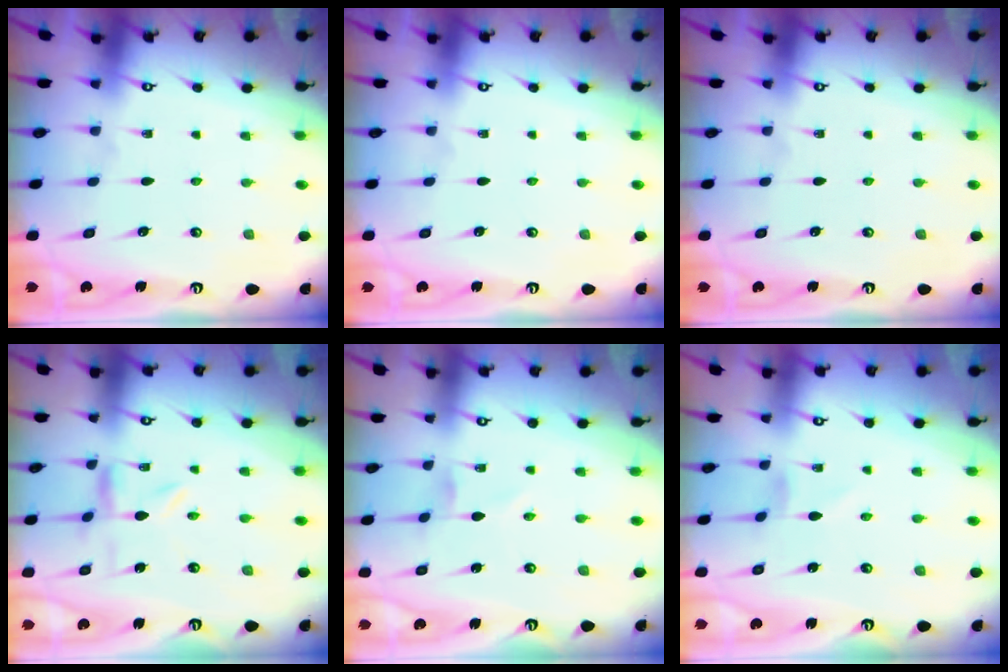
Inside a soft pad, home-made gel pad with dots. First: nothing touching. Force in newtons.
{"total": 0.0}
{"total": 0.0}
{"total": 1.8, "press": 1.8, "slide": 0.3}
{"total": 0.0}
{"total": 0.5, "press": 0.5, "slide": 0.1}